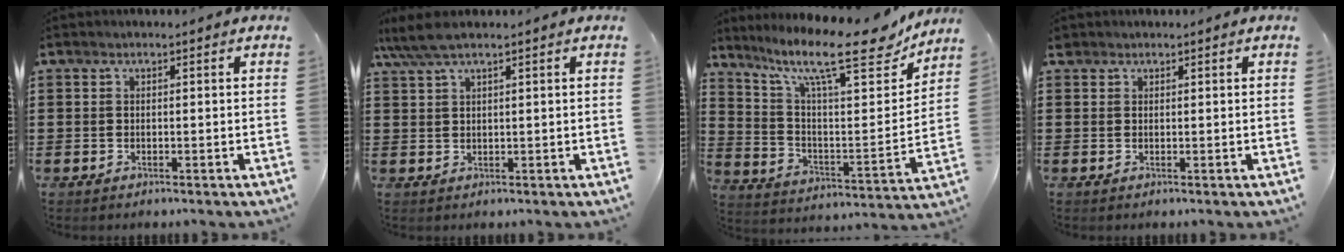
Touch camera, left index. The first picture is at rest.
{"total": 4.4, "force": [2.8, 0.4, 3.4], "torque": [-0.076, 0.002, 0.050]}
{"total": 15.4, "force": [11.4, 3.0, 9.8], "torque": [-0.188, -0.071, 0.184]}
{"total": 0.8, "force": [0.6, 0.5, 0.1], "torque": [-0.006, 0.004, 0.012]}